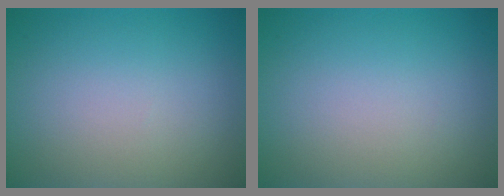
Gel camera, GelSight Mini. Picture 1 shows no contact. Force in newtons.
{"total": 0.0}